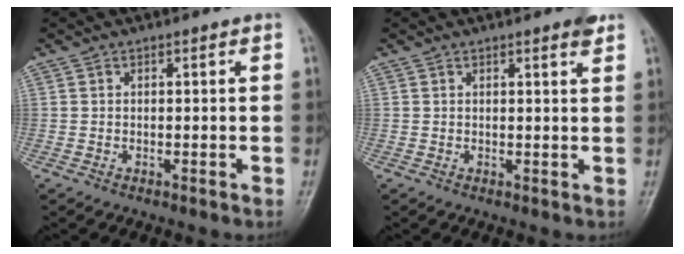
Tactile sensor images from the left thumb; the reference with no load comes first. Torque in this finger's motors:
{"motor_torque": [0.46, 0.12, 0.41, -0.29, 0.00]}